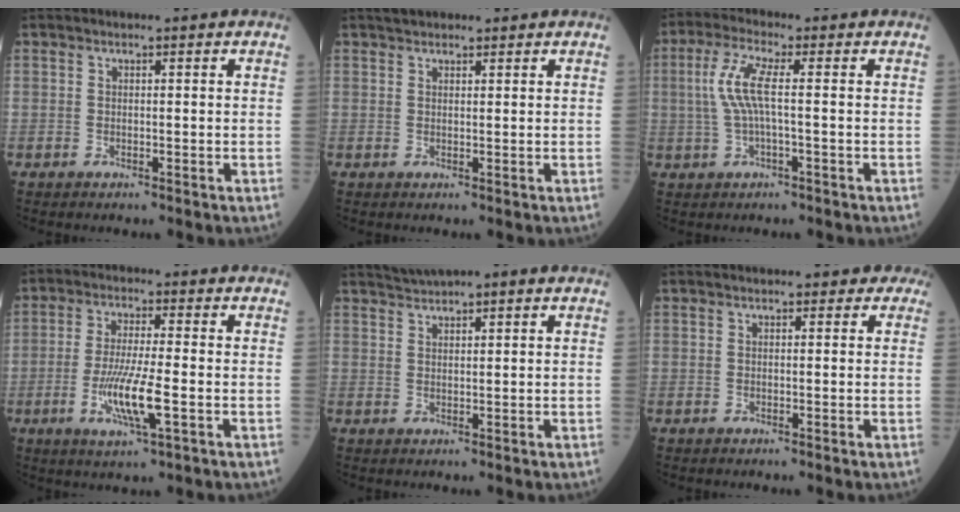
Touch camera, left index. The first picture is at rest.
{"total": 2.7, "force": [2.3, 1.0, 1.0], "torque": [-0.016, 0.024, 0.034]}
{"total": 5.8, "force": [0.3, 0.8, 5.8], "torque": [-0.136, 0.015, 0.004]}
{"total": 8.3, "force": [-2.4, 0.6, 7.9], "torque": [-0.157, -0.015, -0.047]}
{"total": 3.6, "force": [2.8, 0.0, 2.2], "torque": [-0.048, 0.028, 0.053]}
{"total": 1.9, "force": [1.1, 1.2, 1.0], "torque": [-0.001, 0.006, -0.001]}